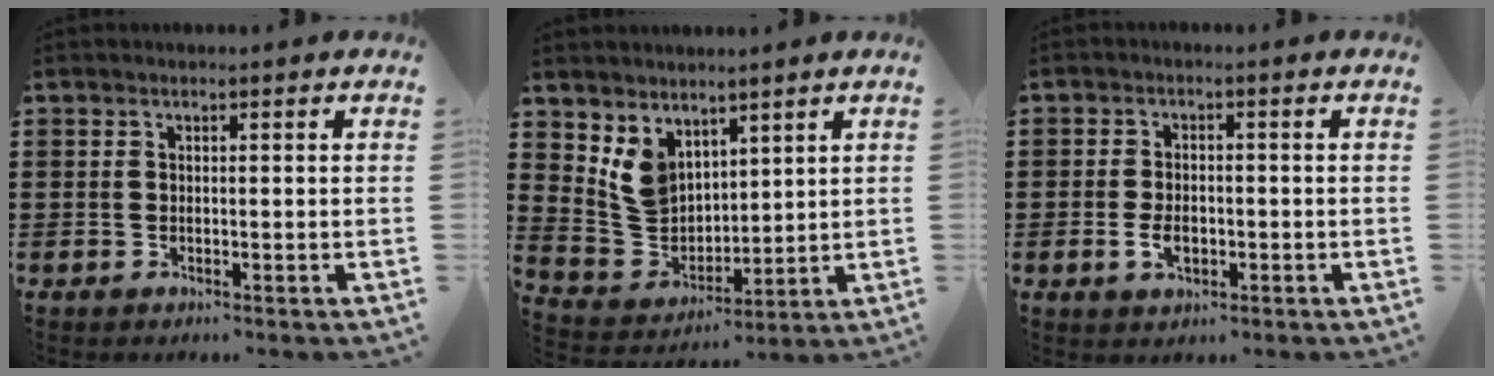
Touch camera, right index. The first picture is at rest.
{"total": 6.4, "force": [3.9, 4.8, 1.9], "torque": [-0.071, -0.010, 0.076]}
{"total": 3.3, "force": [-0.8, 2.1, 2.5], "torque": [-0.047, 0.004, -0.014]}